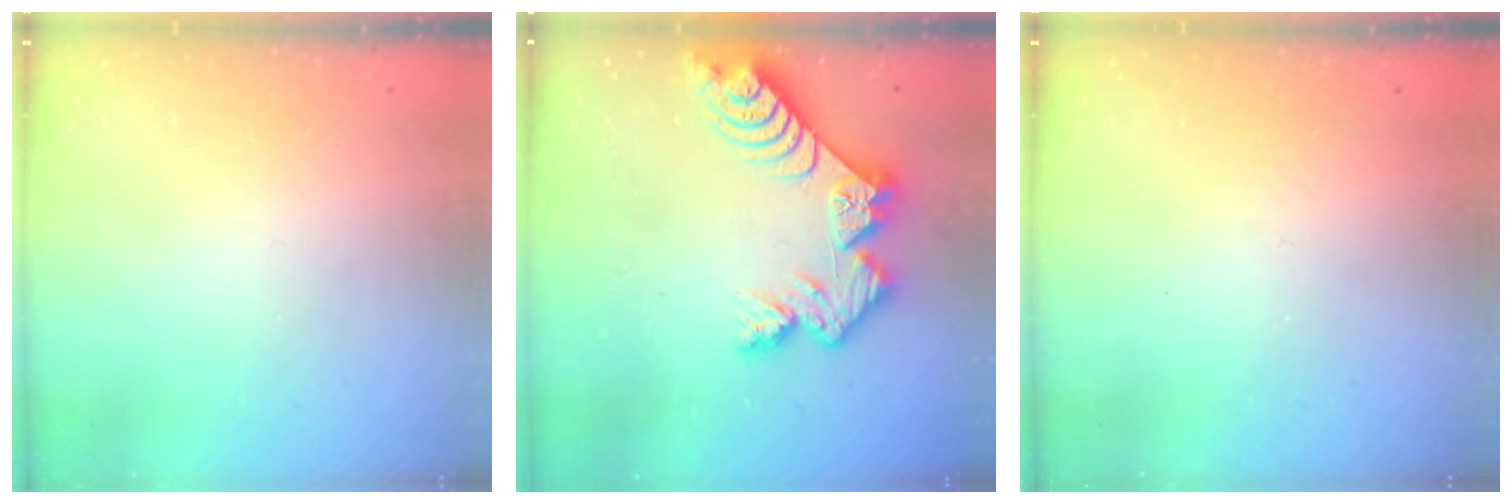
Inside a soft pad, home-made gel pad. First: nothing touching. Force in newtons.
{"total": 11.8, "press": 11.8, "slide": 1.1}
{"total": 0.0}